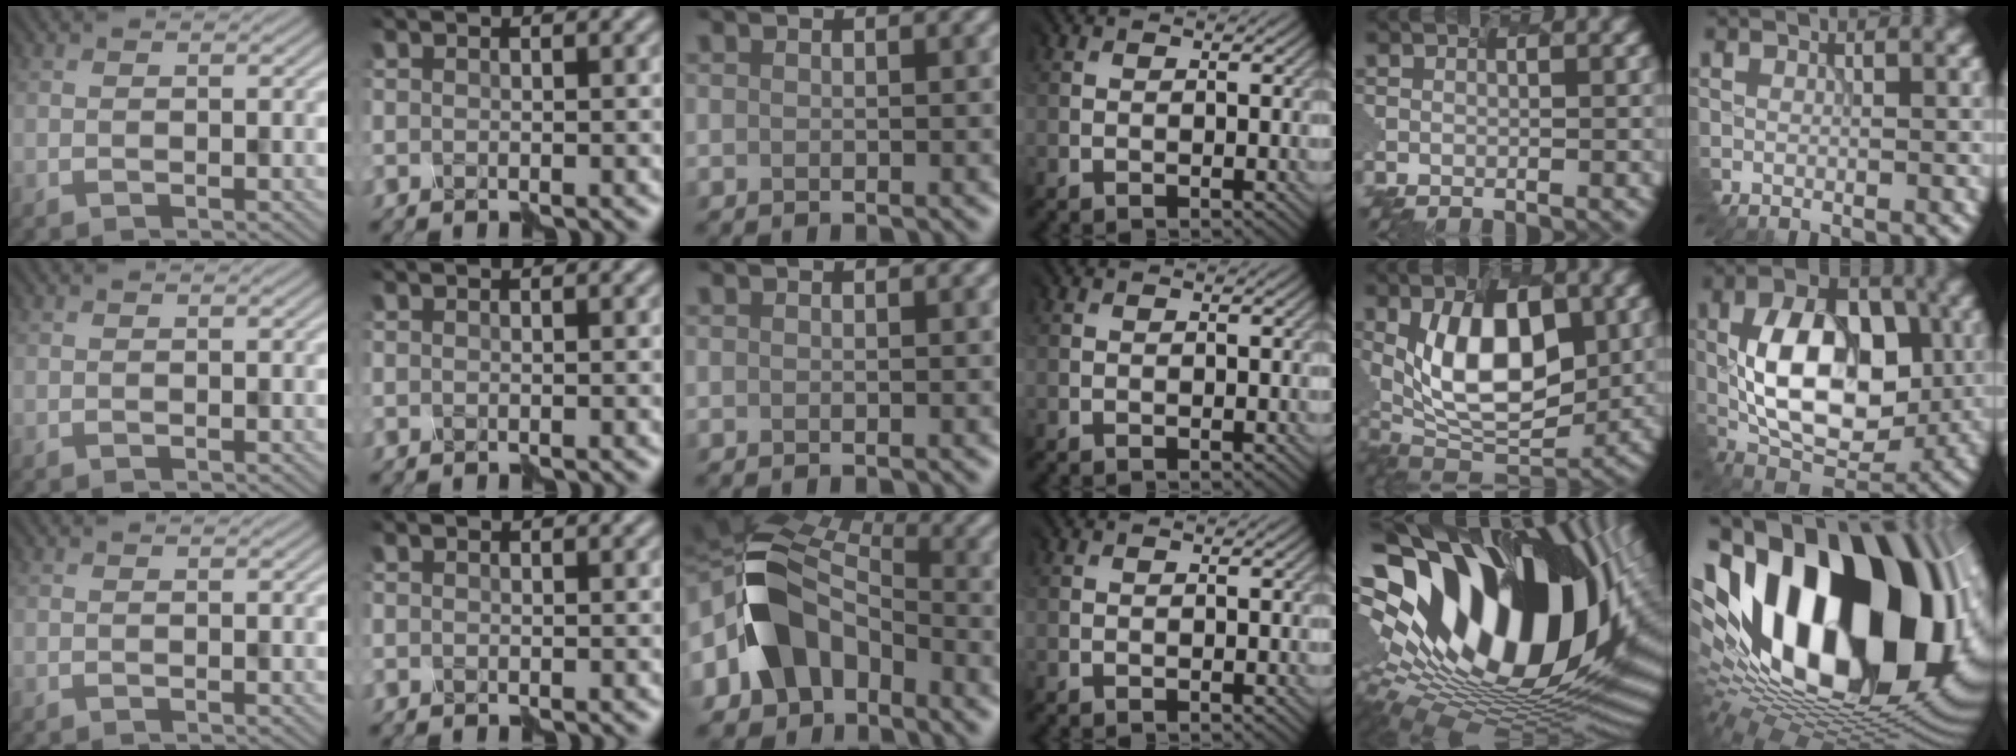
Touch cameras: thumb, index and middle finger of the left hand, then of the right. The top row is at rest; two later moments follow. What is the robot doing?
{"motion": "assemble", "object": "hinged jar"}